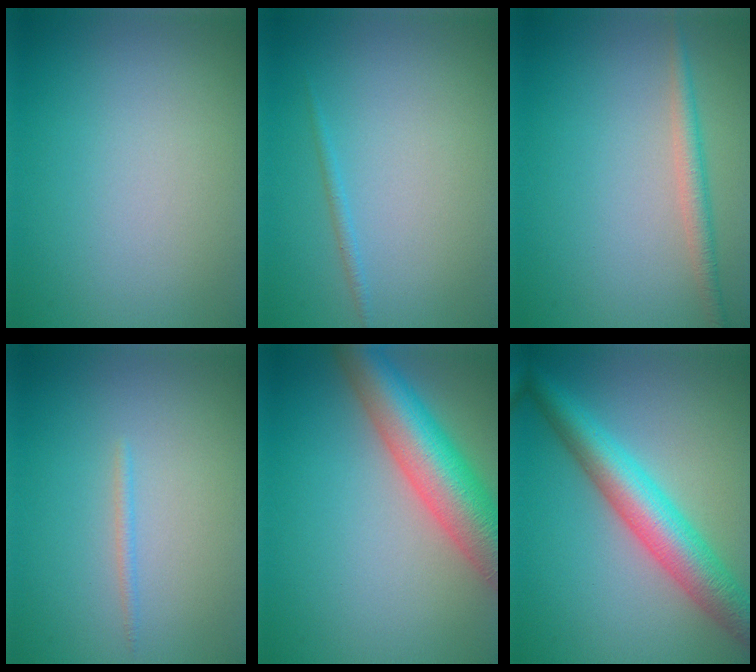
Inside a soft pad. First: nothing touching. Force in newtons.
{"total": 0.7, "press": 0.7, "slide": 0.1}
{"total": 2.1, "press": 2.1, "slide": 0.1}
{"total": 0.7, "press": 0.7, "slide": 0.1}
{"total": 8.9, "press": 8.9, "slide": 0.4}
{"total": 6.6, "press": 6.6, "slide": 0.1}